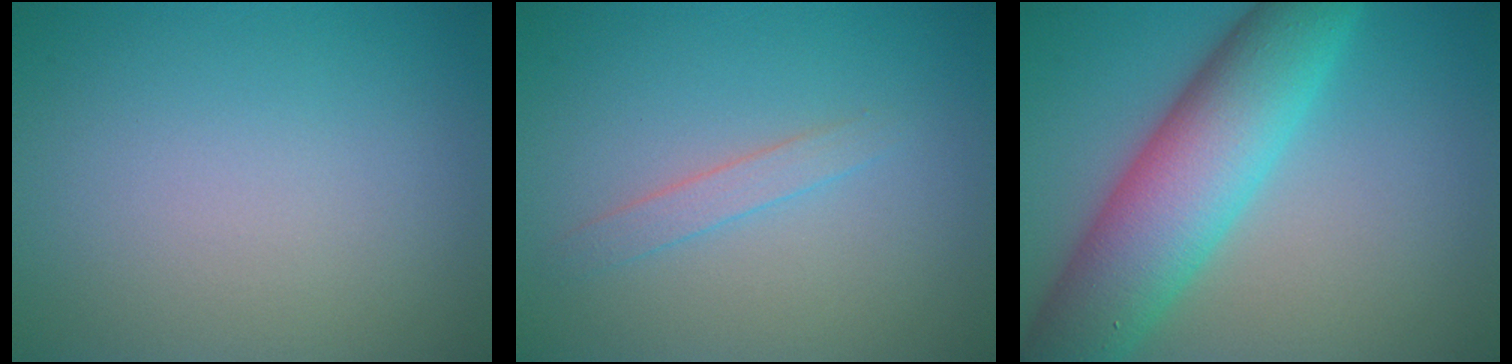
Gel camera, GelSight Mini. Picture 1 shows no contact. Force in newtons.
{"total": 1.3, "press": 1.3, "slide": 0.0}
{"total": 9.7, "press": 9.7, "slide": 0.2}